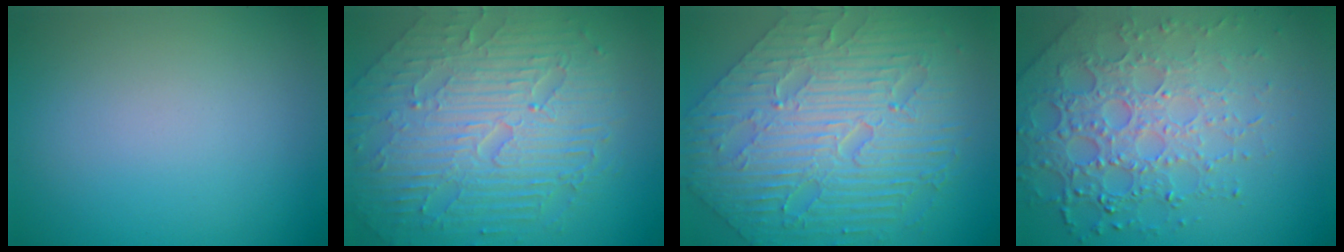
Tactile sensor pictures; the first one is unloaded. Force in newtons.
{"total": 9.5, "press": 6.3, "slide": 7.1}
{"total": 10.4, "press": 7.1, "slide": 7.6}
{"total": 7.3, "press": 5.2, "slide": 5.2}